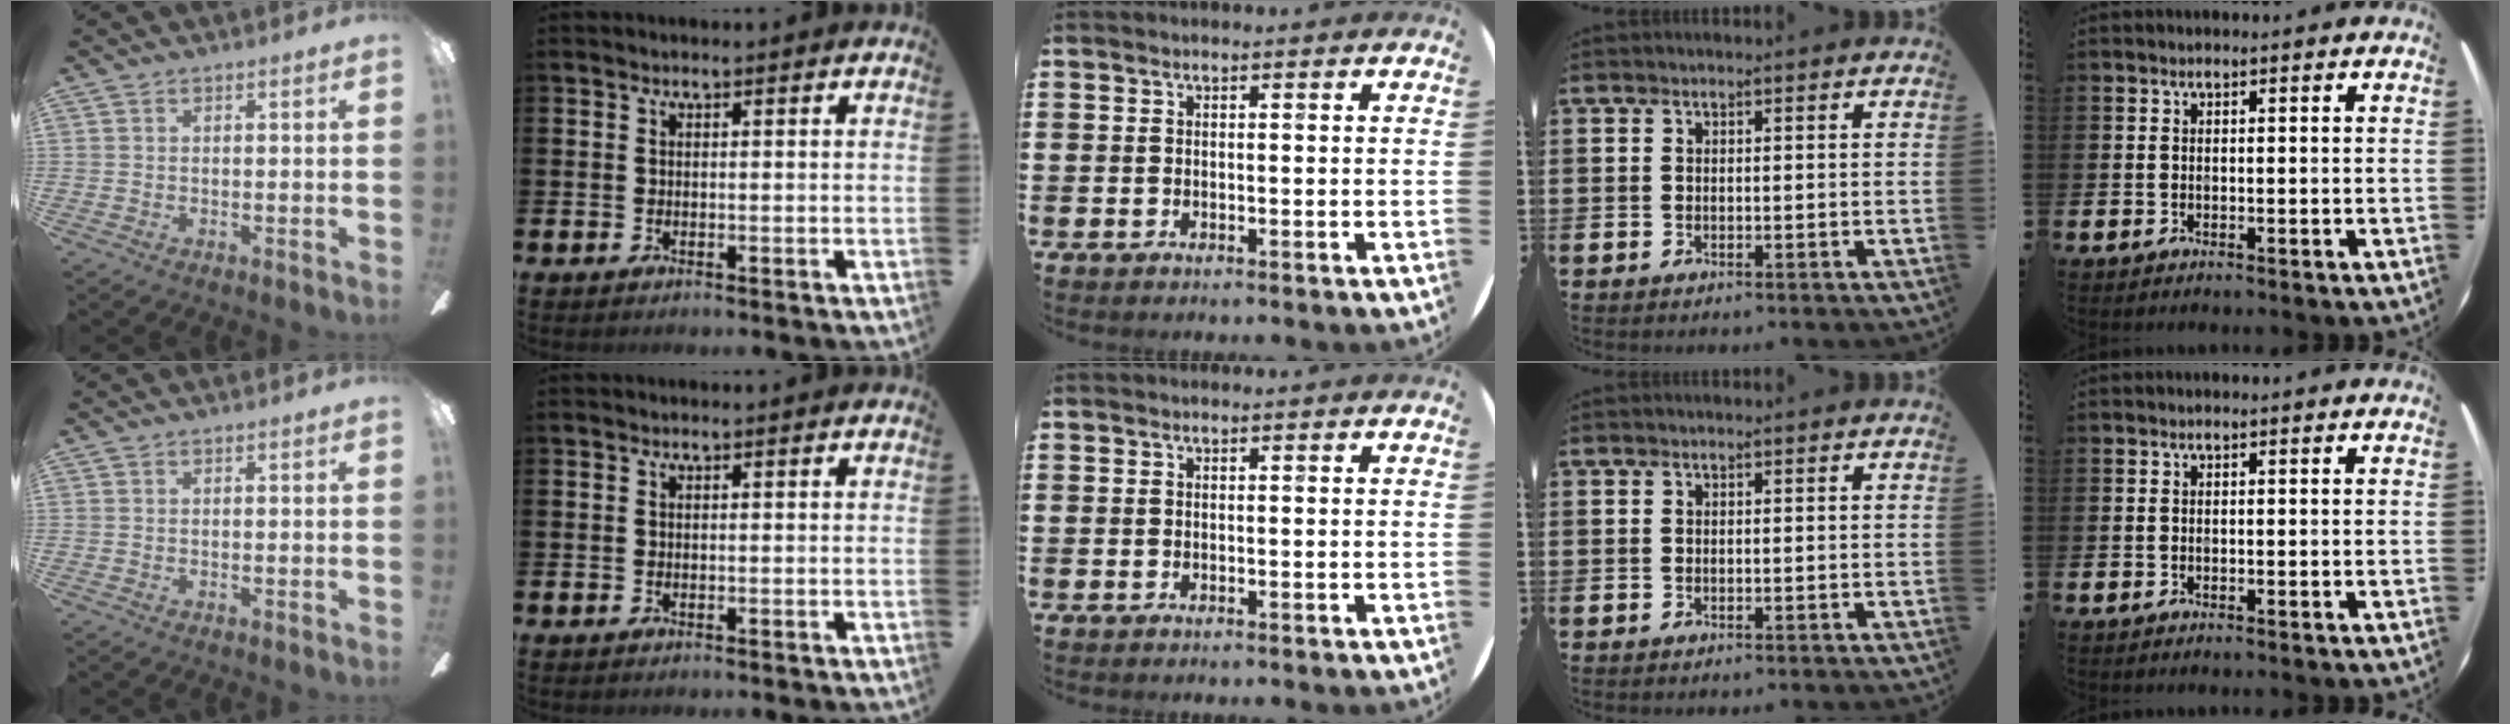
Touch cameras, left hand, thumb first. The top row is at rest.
{}